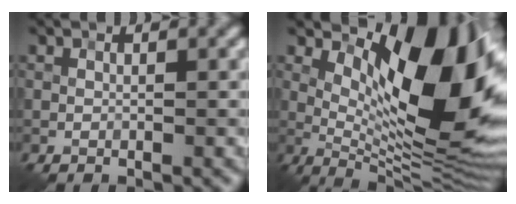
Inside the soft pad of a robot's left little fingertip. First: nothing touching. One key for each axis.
{"total": 13.8, "fx": 3.5, "fy": 5.5, "fz": 12.2, "tx": -0.172, "ty": -0.003, "tz": 0.058}